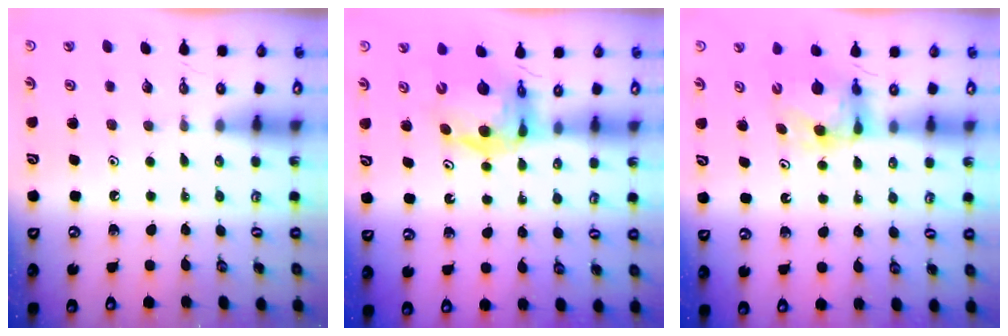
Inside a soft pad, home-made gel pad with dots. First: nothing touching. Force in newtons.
{"total": 7.6, "press": 7.5, "slide": 0.9}
{"total": 6.4, "press": 6.4, "slide": 0.3}